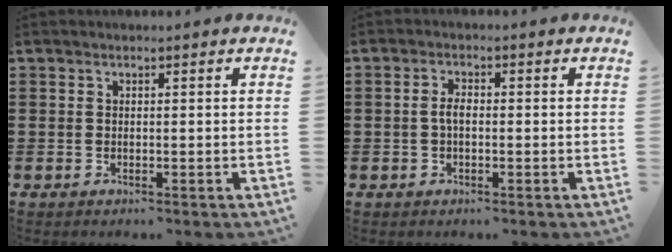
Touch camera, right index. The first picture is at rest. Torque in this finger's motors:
{"motor_torque": [0.52, -0.45, 0.27, 0.07]}